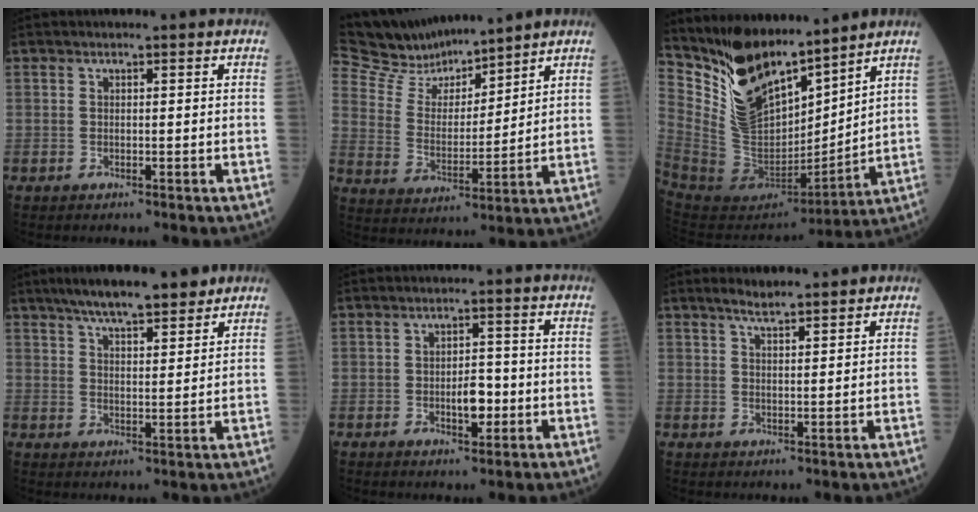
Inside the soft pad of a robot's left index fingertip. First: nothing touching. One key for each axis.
{"total": 12.9, "fx": 12.3, "fy": 2.2, "fz": 3.2, "tx": -0.076, "ty": 0.010, "tz": 0.240}
{"total": 16.1, "fx": 13.3, "fy": 5.5, "fz": 7.3, "tx": -0.149, "ty": -0.010, "tz": 0.265}
{"total": 10.9, "fx": 8.8, "fy": 2.1, "fz": 6.2, "tx": -0.093, "ty": 0.016, "tz": 0.138}
{"total": 3.7, "fx": -1.2, "fy": 1.6, "fz": 3.2, "tx": -0.046, "ty": 0.000, "tz": -0.018}
{"total": 3.6, "fx": 3.2, "fy": 0.5, "fz": 1.5, "tx": -0.031, "ty": 0.011, "tz": 0.057}